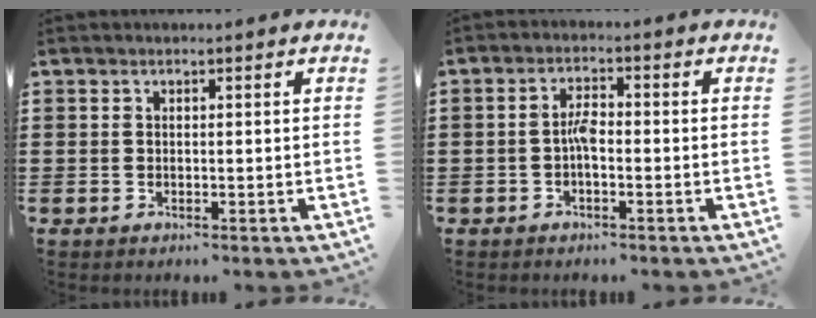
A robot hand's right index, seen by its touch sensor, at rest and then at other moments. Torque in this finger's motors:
{"motor_torque": [0.82, -0.56, 0.08, 0.09]}